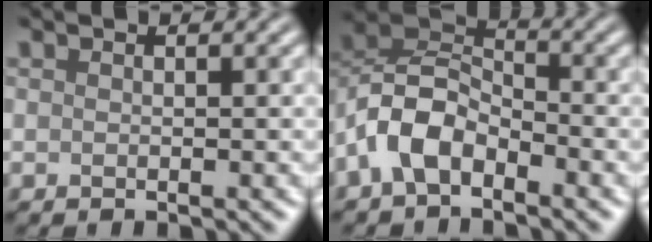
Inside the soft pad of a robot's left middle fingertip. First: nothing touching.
{"total": 6.0, "force": [-3.1, 3.5, 3.8], "torque": [-0.080, 0.012, -0.074]}